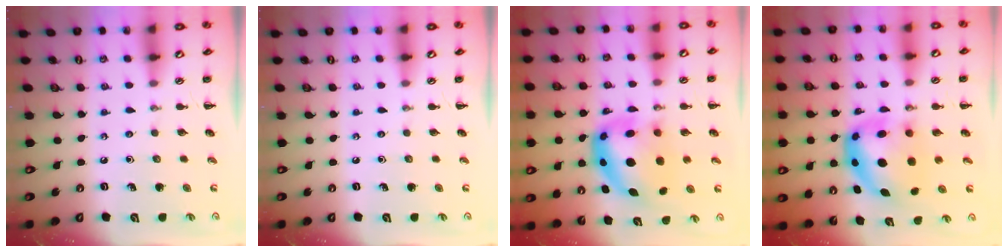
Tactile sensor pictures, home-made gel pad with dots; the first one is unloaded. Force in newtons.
{"total": 0.0}
{"total": 11.8, "press": 11.4, "slide": 3.1}
{"total": 8.5, "press": 8.2, "slide": 2.0}